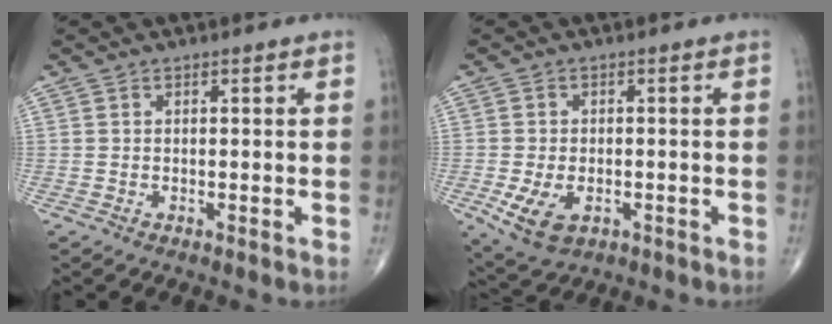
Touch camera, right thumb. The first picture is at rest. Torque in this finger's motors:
{"motor_torque": [-0.17, 0.31, 0.35, 0.24, 0.10]}